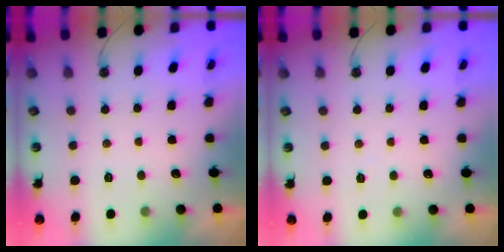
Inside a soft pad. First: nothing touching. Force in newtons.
{"total": 2.1, "press": 2.1, "slide": 0.5}